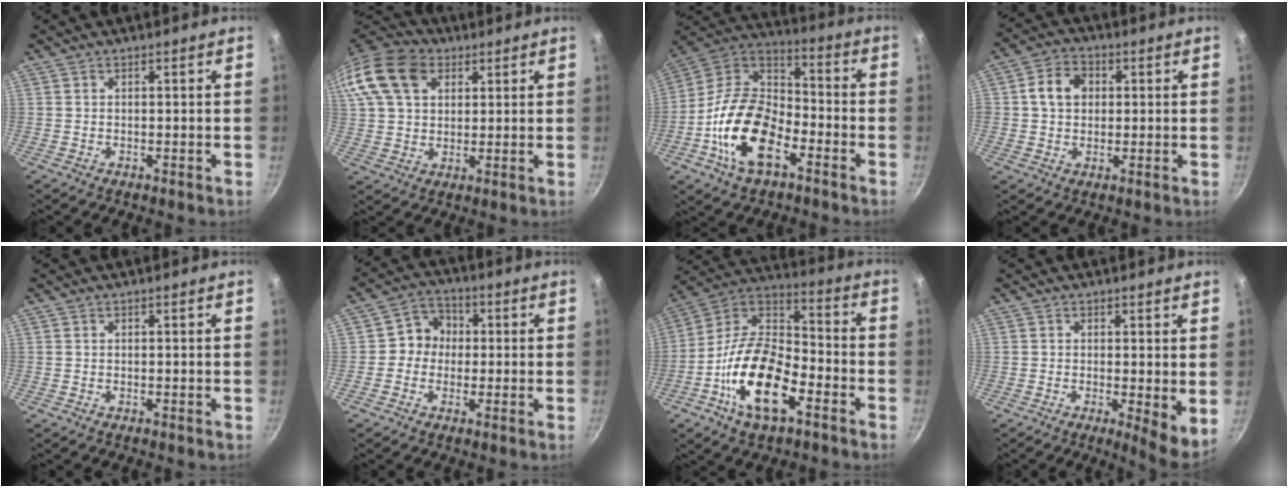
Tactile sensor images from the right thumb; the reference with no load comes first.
{"total": 19.1, "force": [7.4, 13.6, 11.2], "torque": [-0.236, 0.024, 0.129]}
{"total": 18.8, "force": [-7.4, 10.6, 13.7], "torque": [-0.234, 0.048, -0.160]}
{"total": 6.9, "force": [1.2, 5.7, 3.7], "torque": [-0.040, 0.011, 0.010]}
{"total": 0.0}
{"total": 6.2, "force": [0.1, 5.8, 2.3], "torque": [0.004, 0.014, -0.014]}
{"total": 19.4, "force": [-7.7, 9.6, 15.1], "torque": [-0.268, 0.049, -0.162]}
{"total": 6.1, "force": [0.1, 1.6, 5.8], "torque": [-0.075, -0.022, 0.000]}